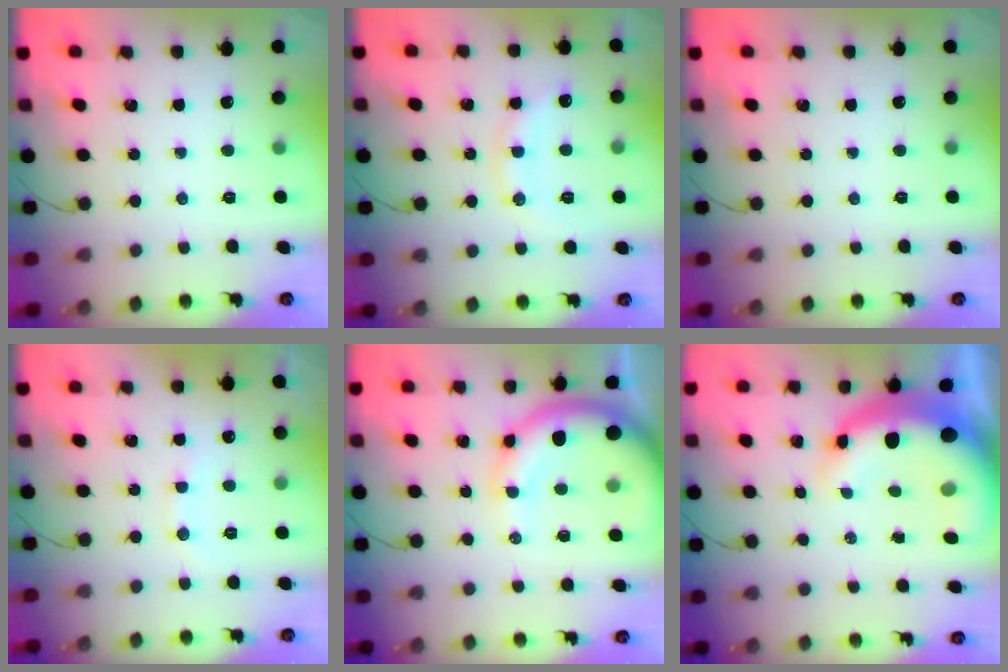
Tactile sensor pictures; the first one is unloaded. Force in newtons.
{"total": 11.8, "press": 11.7, "slide": 0.8}
{"total": 0.0}
{"total": 7.7, "press": 7.5, "slide": 1.5}
{"total": 13.7, "press": 13.4, "slide": 2.8}
{"total": 14.2, "press": 13.8, "slide": 3.2}